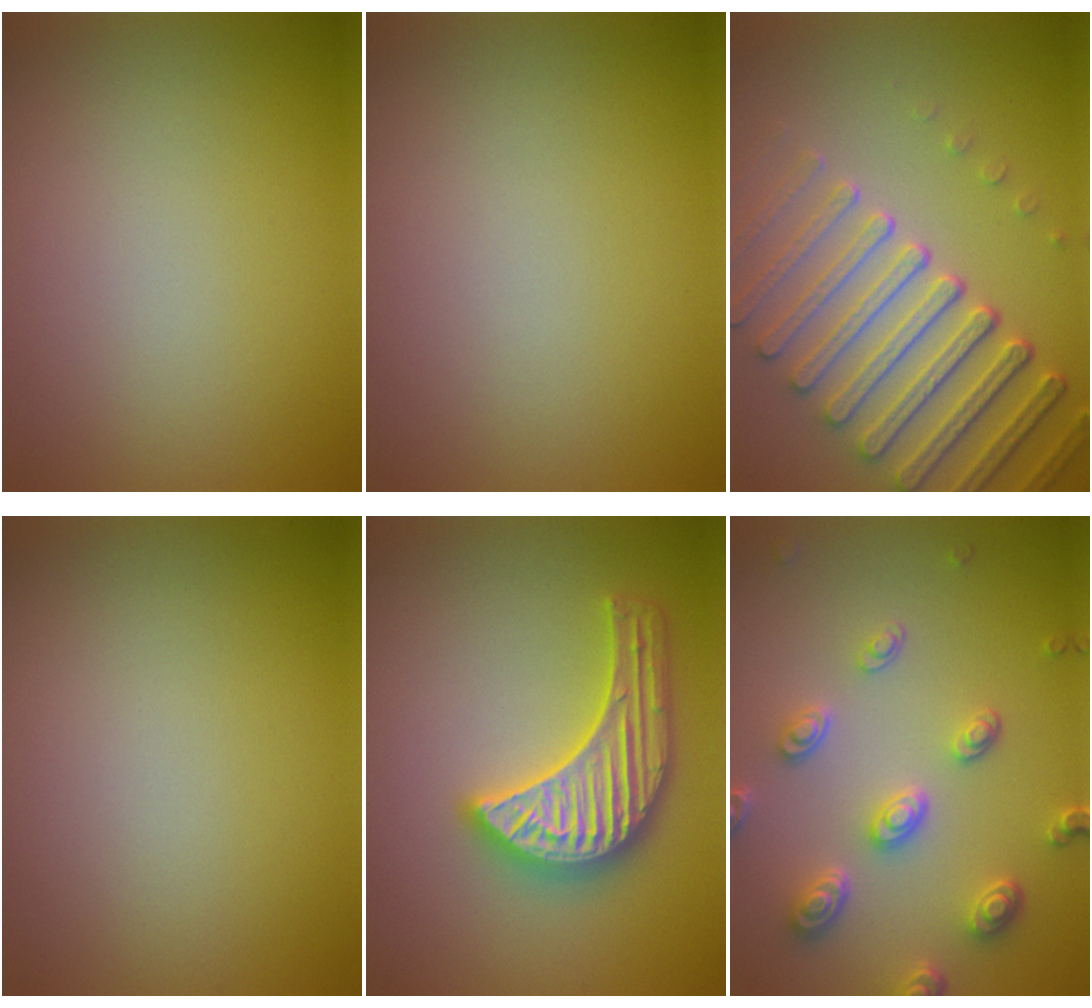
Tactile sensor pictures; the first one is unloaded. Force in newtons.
{"total": 0.0}
{"total": 7.2, "press": 5.6, "slide": 4.6}
{"total": 0.0}
{"total": 5.6, "press": 5.6, "slide": 0.7}
{"total": 4.5, "press": 3.6, "slide": 2.7}